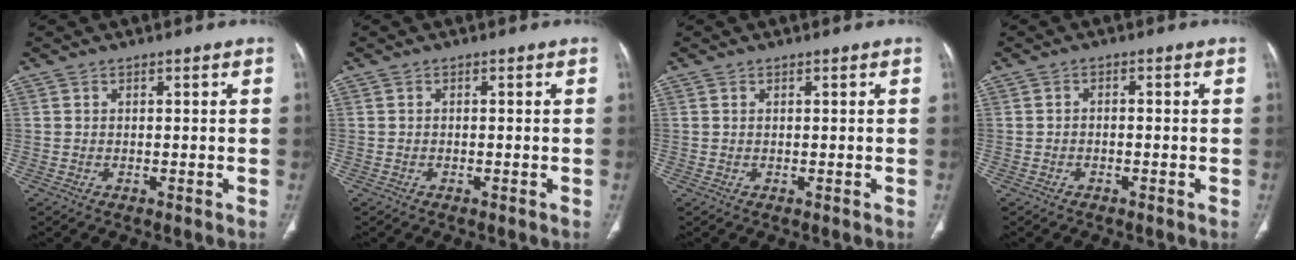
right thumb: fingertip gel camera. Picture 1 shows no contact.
{"total": 0.0}
{"total": 0.0}
{"total": 0.9, "force": [-0.5, 0.5, 0.5], "torque": [-0.007, 0.008, -0.010]}